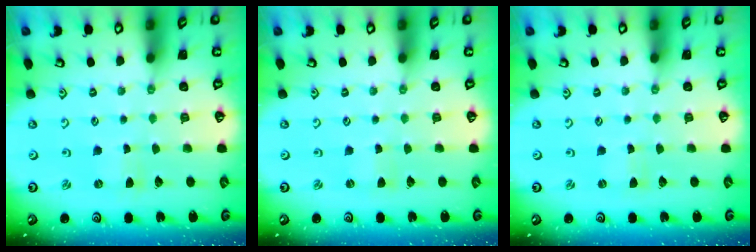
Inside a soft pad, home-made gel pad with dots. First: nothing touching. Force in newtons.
{"total": 0.7, "press": 0.7, "slide": 0.1}
{"total": 0.0}